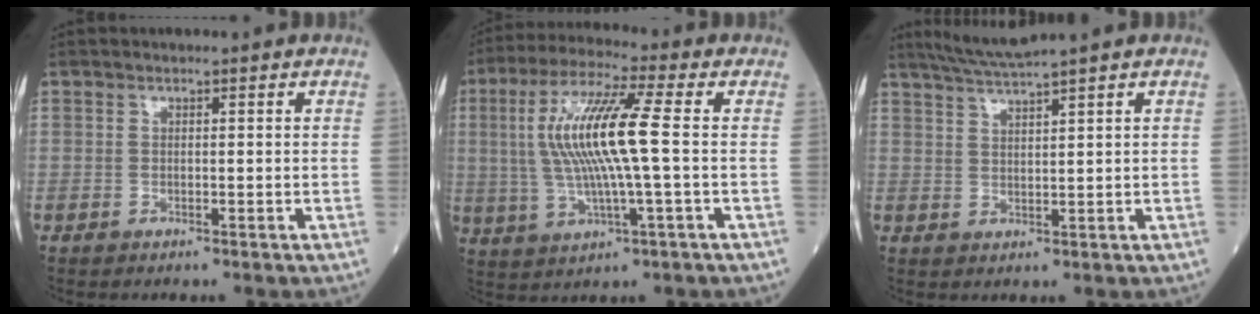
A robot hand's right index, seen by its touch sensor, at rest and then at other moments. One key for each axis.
{"total": 12.9, "fx": 0.9, "fy": 0.7, "fz": 12.9, "tx": -0.266, "ty": 0.013, "tz": 0.018}
{"total": 4.4, "fx": 3.8, "fy": -1.7, "fz": 1.4, "tx": -0.035, "ty": -0.007, "tz": 0.082}